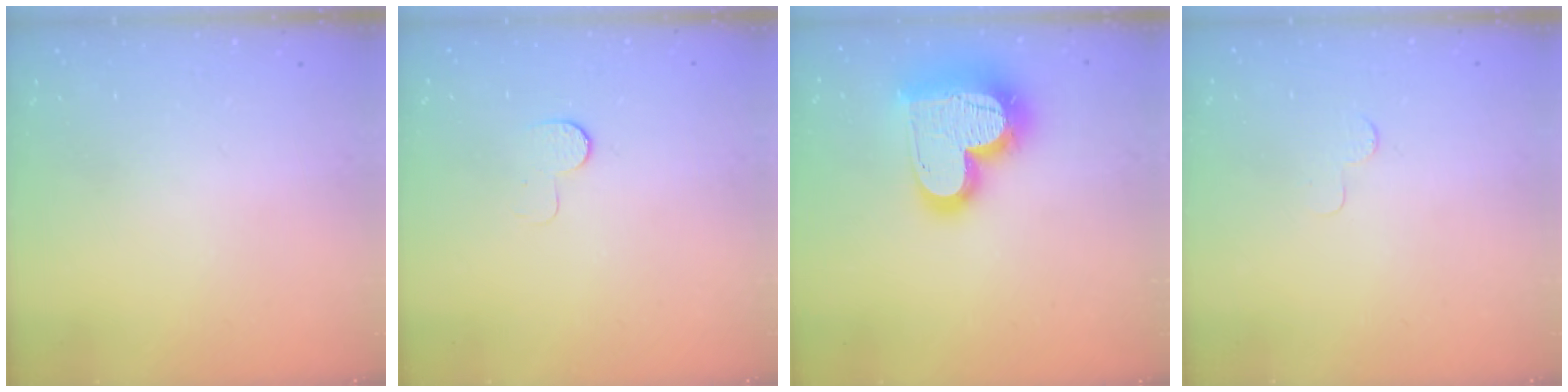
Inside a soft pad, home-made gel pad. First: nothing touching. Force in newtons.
{"total": 5.7, "press": 5.6, "slide": 0.6}
{"total": 23.6, "press": 23.5, "slide": 2.1}
{"total": 2.5, "press": 2.5, "slide": 0.2}